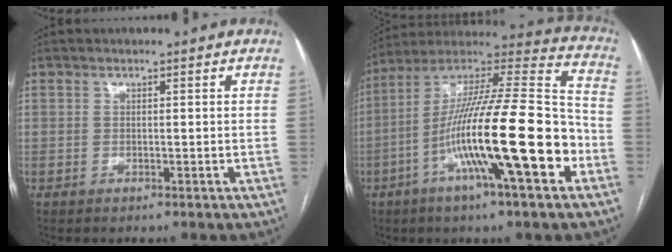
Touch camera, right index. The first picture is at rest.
{"total": 23.2, "force": [-7.4, 1.7, 22.0], "torque": [-0.369, -0.009, -0.131]}